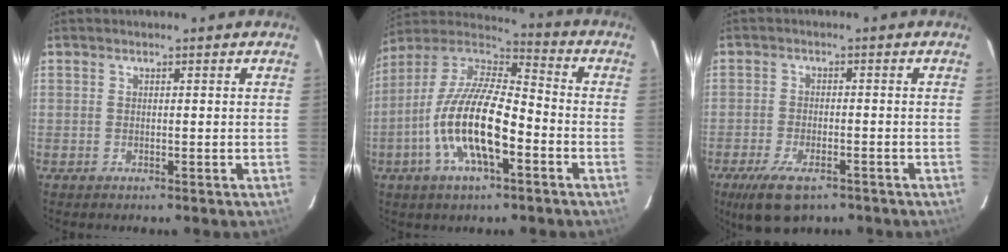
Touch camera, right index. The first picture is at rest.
{"total": 17.7, "force": [-6.0, 6.0, 15.5], "torque": [-0.309, -0.010, -0.119]}
{"total": 9.0, "force": [-6.0, 3.8, 5.6], "torque": [-0.133, -0.023, -0.101]}